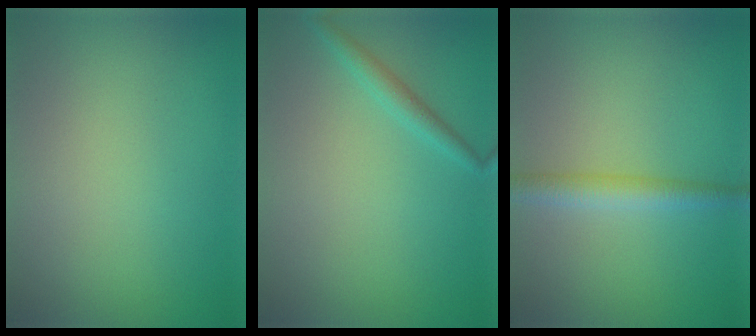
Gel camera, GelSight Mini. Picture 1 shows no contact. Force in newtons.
{"total": 1.5, "press": 1.5, "slide": 0.0}
{"total": 2.6, "press": 2.6, "slide": 0.1}